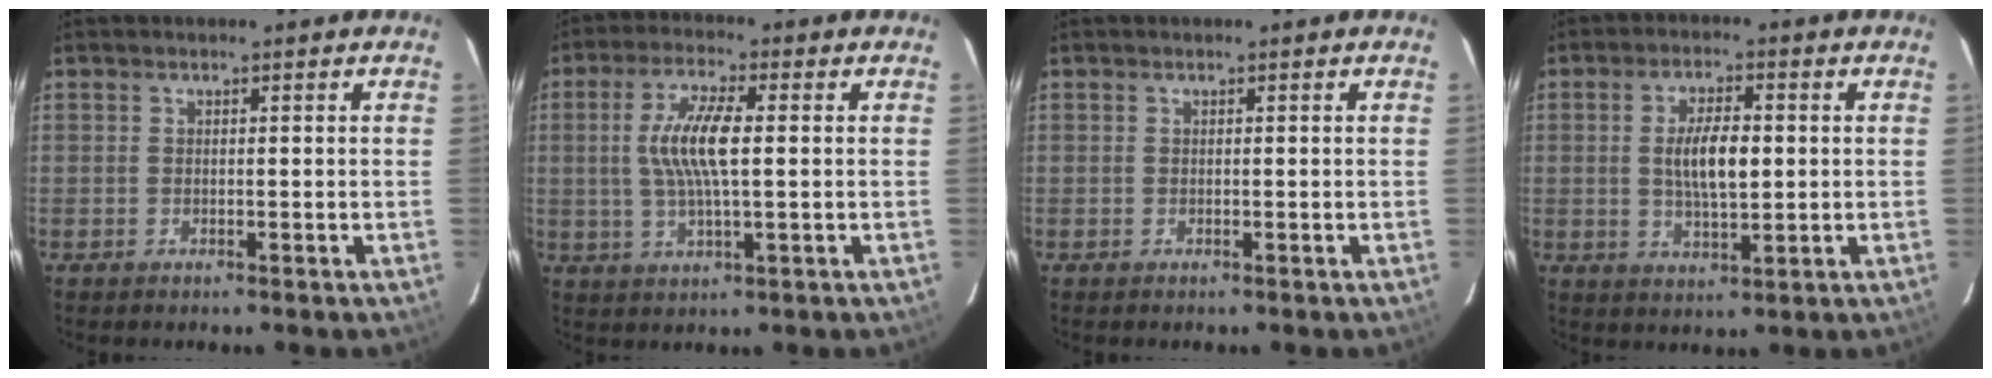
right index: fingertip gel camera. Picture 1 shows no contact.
{"total": 9.2, "force": [0.8, 2.2, 8.9], "torque": [-0.176, 0.004, 0.015]}
{"total": 0.0}
{"total": 7.7, "force": [0.5, 2.9, 7.1], "torque": [-0.132, 0.002, 0.013]}